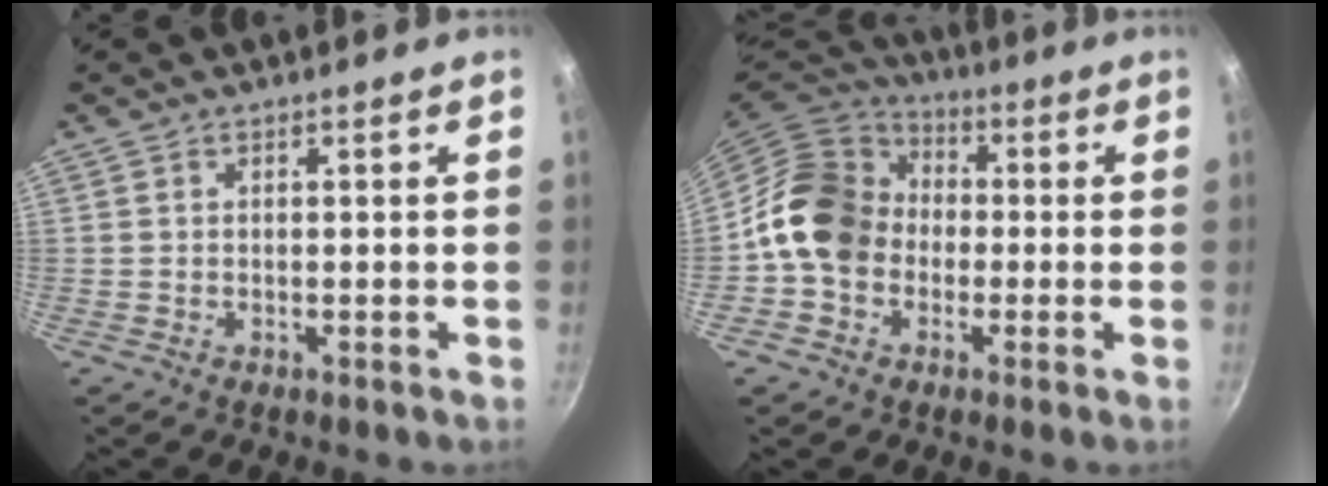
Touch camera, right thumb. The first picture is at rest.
{"total": 14.2, "force": [-1.0, 11.8, 7.7], "torque": [-0.100, 0.034, -0.036]}